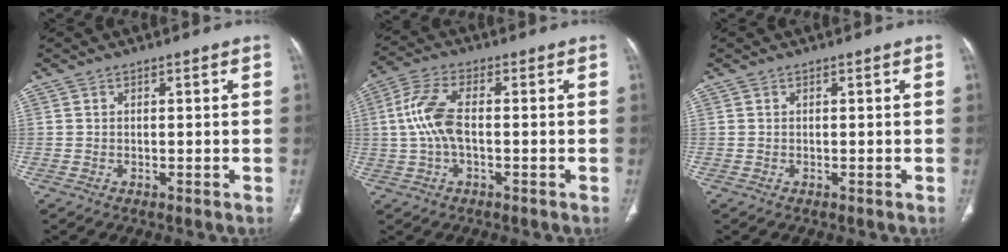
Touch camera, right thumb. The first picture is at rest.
{"total": 8.3, "force": [0.0, 3.7, 7.4], "torque": [-0.177, 0.021, -0.002]}
{"total": 0.0}